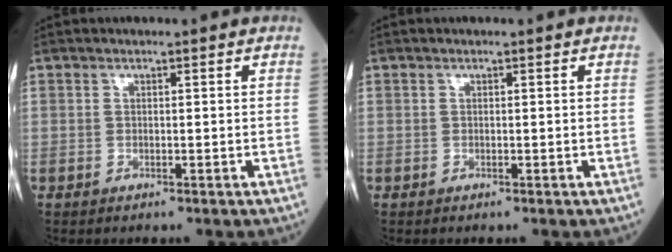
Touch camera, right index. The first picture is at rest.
{"total": 0.0}